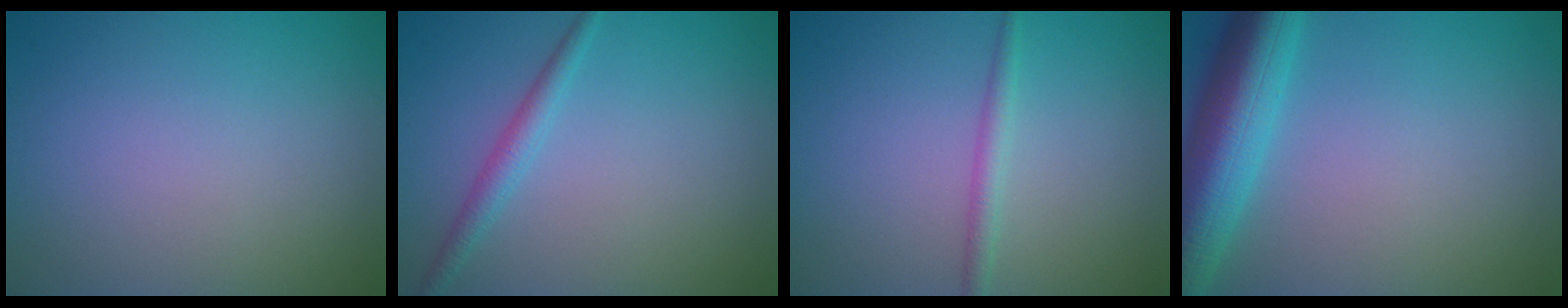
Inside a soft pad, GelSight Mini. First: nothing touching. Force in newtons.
{"total": 1.8, "press": 1.8, "slide": 0.0}
{"total": 1.7, "press": 1.7, "slide": 0.1}
{"total": 8.0, "press": 8.0, "slide": 0.3}